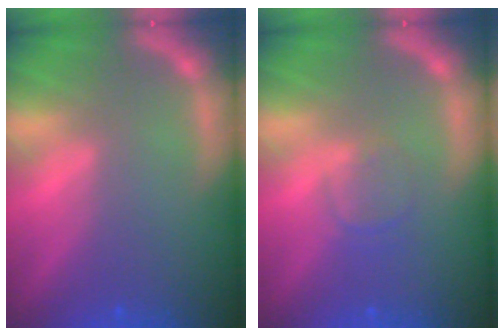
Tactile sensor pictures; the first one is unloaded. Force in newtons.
{"total": 1.9}